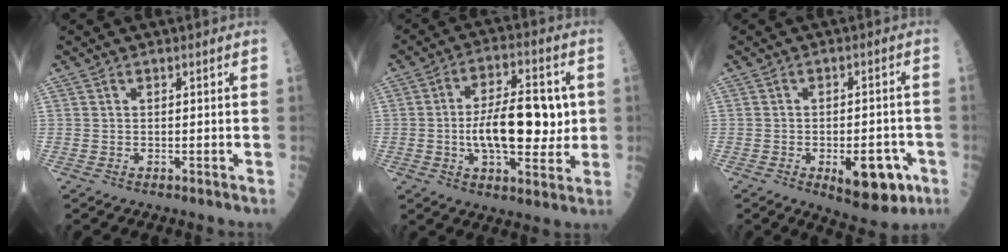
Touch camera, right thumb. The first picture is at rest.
{"total": 16.0, "force": [-0.1, 7.3, 14.2], "torque": [-0.199, 0.008, -0.002]}
{"total": 10.6, "force": [-4.1, 4.8, 8.5], "torque": [-0.086, 0.015, -0.046]}